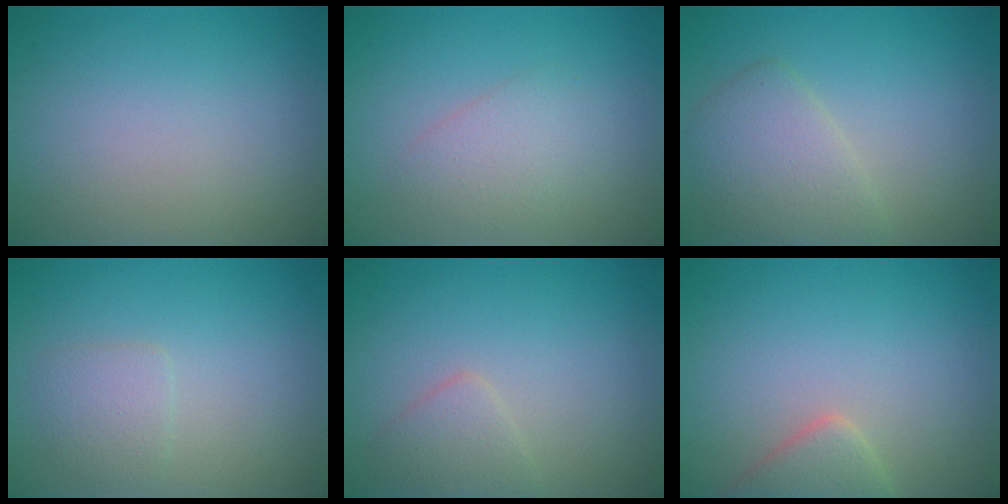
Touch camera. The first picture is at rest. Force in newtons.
{"total": 2.2, "press": 2.2, "slide": 0.0}
{"total": 3.7, "press": 3.7, "slide": 0.1}
{"total": 1.8, "press": 1.8, "slide": 0.1}
{"total": 1.9, "press": 1.9, "slide": 0.0}
{"total": 2.8, "press": 2.8, "slide": 0.2}